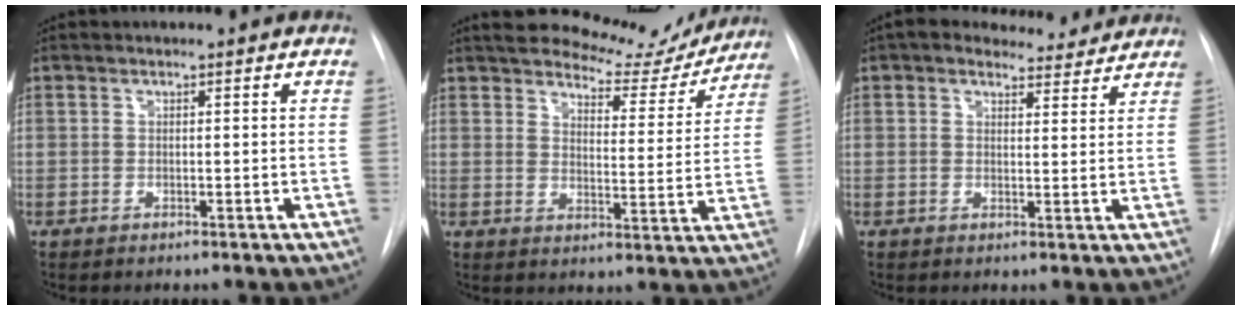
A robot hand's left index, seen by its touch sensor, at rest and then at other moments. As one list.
[{"total": 14.4, "force": [13.1, 4.4, 4.1], "torque": [-0.041, -0.016, 0.160]}, {"total": 7.6, "force": [6.9, 2.8, 1.6], "torque": [-0.010, 0.010, 0.078]}]